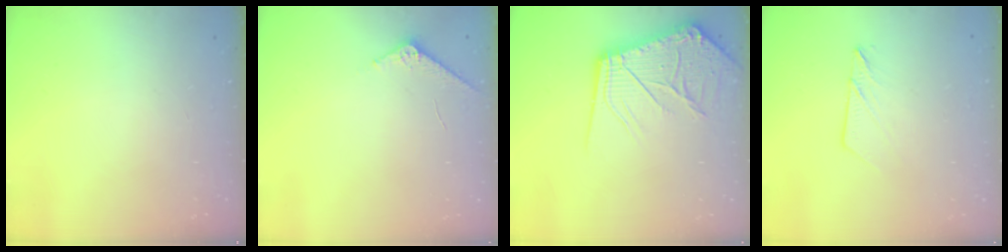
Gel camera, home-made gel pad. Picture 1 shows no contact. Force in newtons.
{"total": 3.9, "press": 3.9, "slide": 0.5}
{"total": 16.4, "press": 16.2, "slide": 2.0}
{"total": 5.8, "press": 5.8, "slide": 0.7}